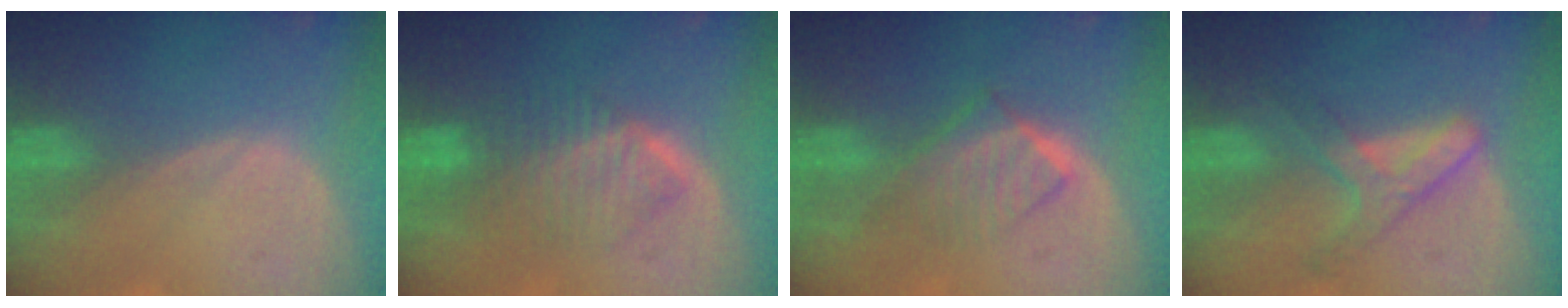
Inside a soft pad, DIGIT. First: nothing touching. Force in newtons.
{"total": 6.4, "press": 6.4, "slide": 0.9}
{"total": 6.5, "press": 5.7, "slide": 3.1}
{"total": 6.2, "press": 5.6, "slide": 2.7}